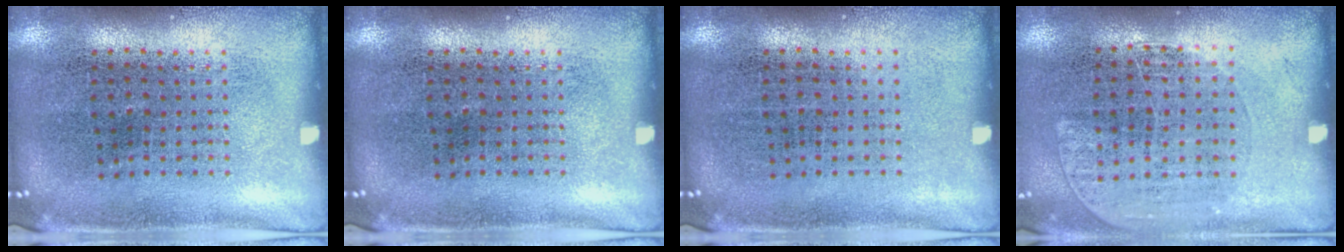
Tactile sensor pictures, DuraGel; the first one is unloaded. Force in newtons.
{"total": 0.0}
{"total": 0.0}
{"total": 1.1, "press": 0.9, "slide": 0.5}